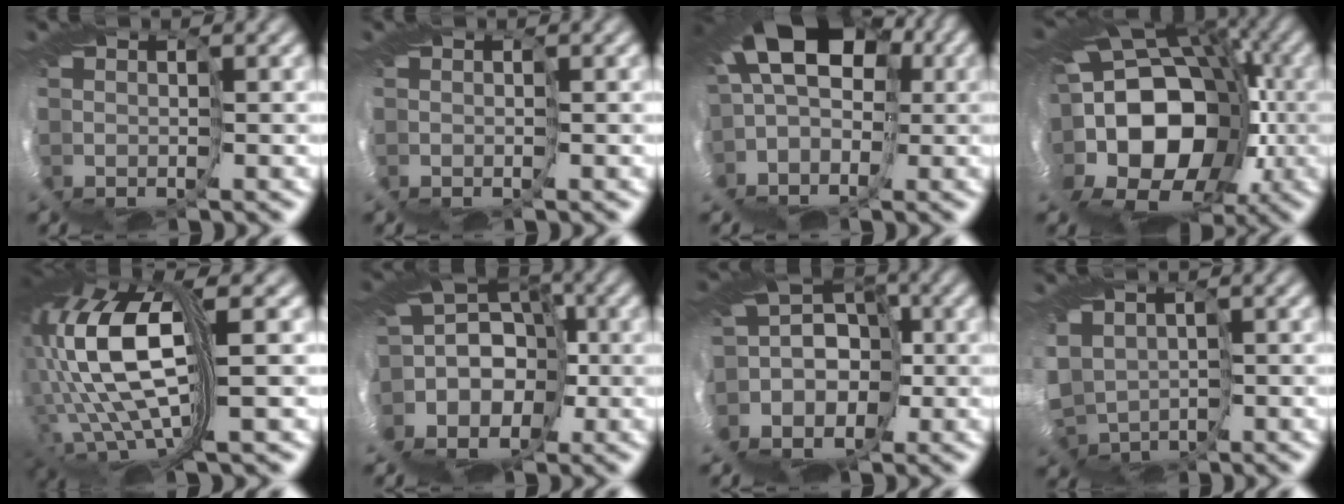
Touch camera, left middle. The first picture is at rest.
{"total": 0.0}
{"total": 9.1, "force": [-0.7, 5.9, 6.9], "torque": [-0.135, 0.034, -0.041]}
{"total": 13.8, "force": [-2.8, 9.8, 9.3], "torque": [-0.155, 0.018, -0.068]}
{"total": 10.5, "force": [0.3, 2.3, 10.2], "torque": [-0.259, 0.010, 0.018]}
{"total": 8.9, "force": [-3.2, 6.8, 4.8], "torque": [-0.113, 0.032, -0.072]}
{"total": 8.5, "force": [-5.0, 6.0, 3.3], "torque": [-0.083, 0.014, -0.093]}
{"total": 3.9, "force": [-1.4, 2.8, 2.3], "torque": [-0.098, -0.019, -0.015]}